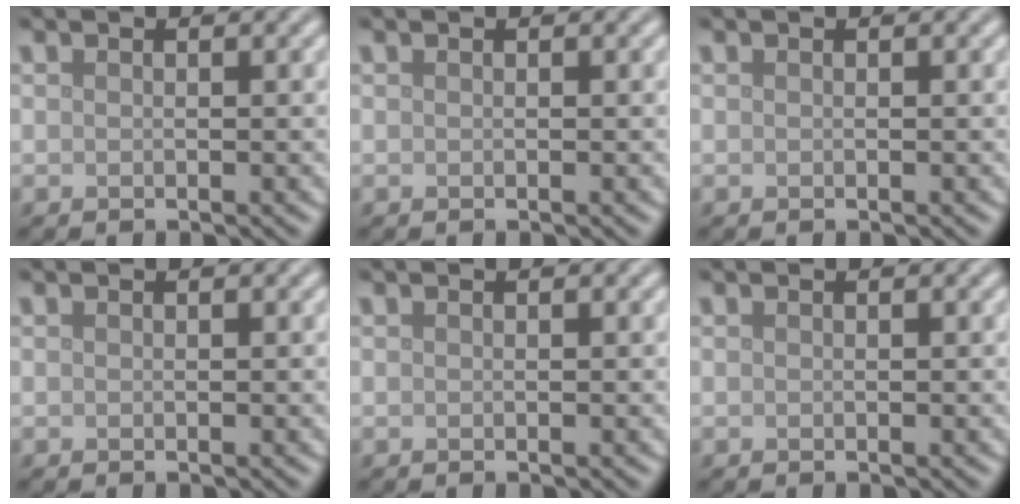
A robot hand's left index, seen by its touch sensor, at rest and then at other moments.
{"total": 0.0}
{"total": 0.0}
{"total": 0.0}
{"total": 0.0}
{"total": 0.0}